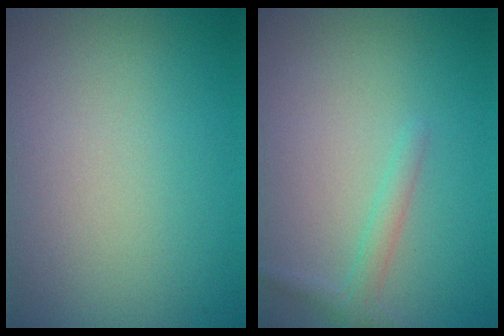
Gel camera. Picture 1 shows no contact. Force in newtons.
{"total": 1.4, "press": 1.4, "slide": 0.1}